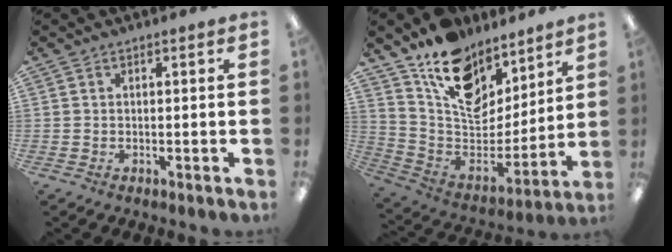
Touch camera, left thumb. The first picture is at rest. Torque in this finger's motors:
{"motor_torque": [1.22, 1.31, 1.39, -1.39, 0.15]}